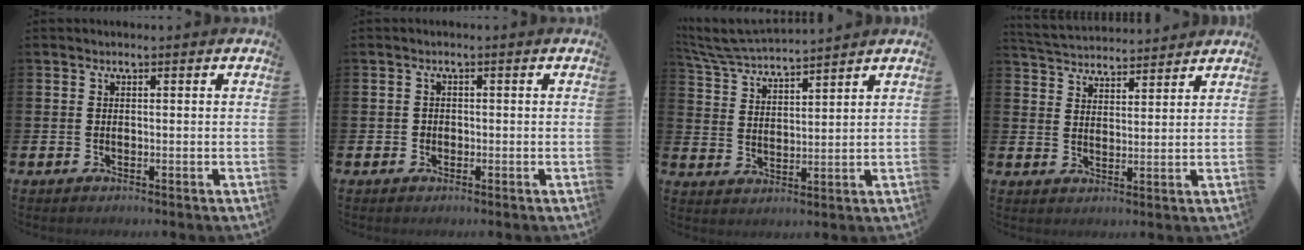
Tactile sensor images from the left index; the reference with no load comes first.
{"total": 0.9, "force": [-0.2, 0.8, 0.1], "torque": [-0.002, 0.005, -0.006]}
{"total": 5.9, "force": [5.8, 0.1, 0.9], "torque": [-0.043, -0.033, 0.103]}
{"total": 4.4, "force": [4.4, 0.6, -0.1], "torque": [-0.018, -0.025, 0.079]}